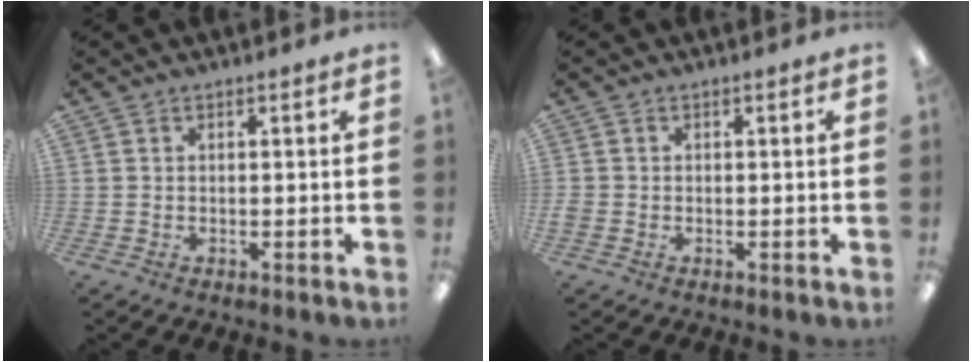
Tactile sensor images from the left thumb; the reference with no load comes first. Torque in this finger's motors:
{"motor_torque": [-0.48, 0.02, 0.13, -0.06, -0.01]}